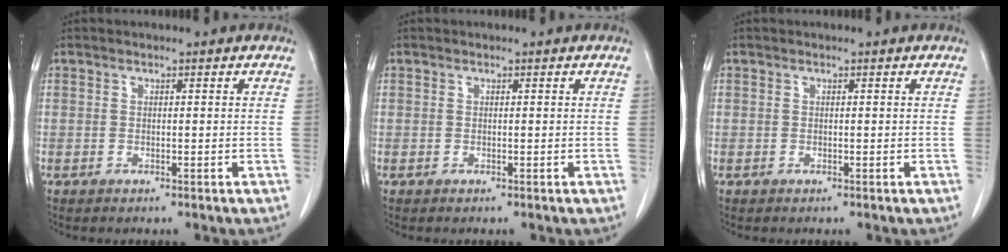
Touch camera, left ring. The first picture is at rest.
{"total": 0.0}
{"total": 0.0}